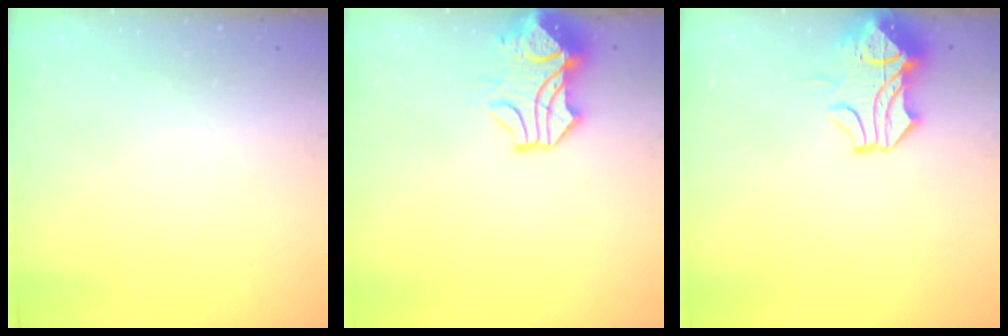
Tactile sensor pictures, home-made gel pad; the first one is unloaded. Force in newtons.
{"total": 2.0, "press": 1.8, "slide": 1.0}
{"total": 1.8, "press": 1.1, "slide": 1.4}